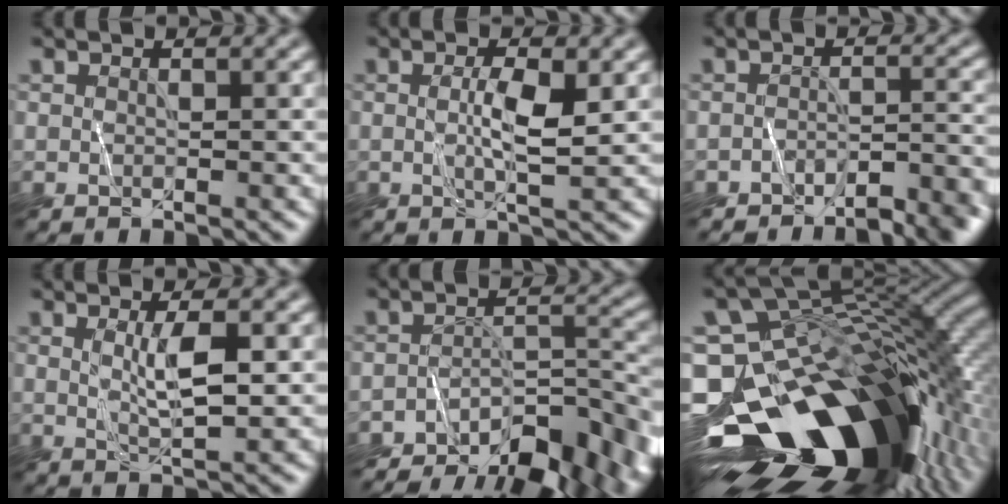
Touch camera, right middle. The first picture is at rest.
{"total": 2.9, "force": [0.4, 0.3, 2.8], "torque": [-0.052, 0.004, 0.007]}
{"total": 5.4, "force": [-4.7, 1.2, 2.3], "torque": [-0.027, 0.009, -0.061]}
{"total": 2.9, "force": [0.7, 0.5, 2.8], "torque": [-0.054, -0.001, 0.016]}
{"total": 10.8, "force": [-8.5, 3.5, 5.7], "torque": [-0.085, 0.002, -0.119]}
{"total": 17.9, "force": [-7.0, 10.2, 12.9], "torque": [-0.230, 0.002, -0.111]}